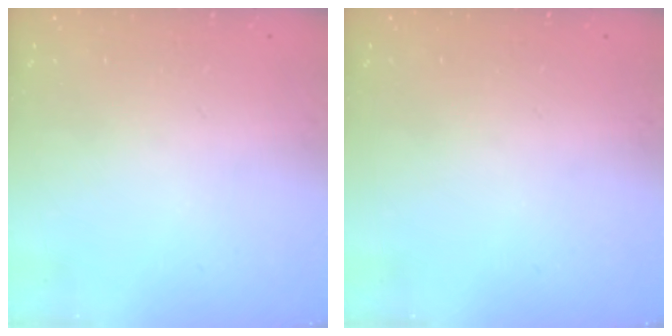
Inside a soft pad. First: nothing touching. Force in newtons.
{"total": 0.0}